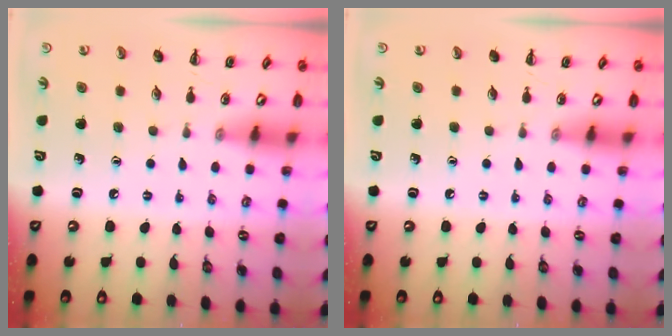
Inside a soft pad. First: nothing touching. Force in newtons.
{"total": 0.0}